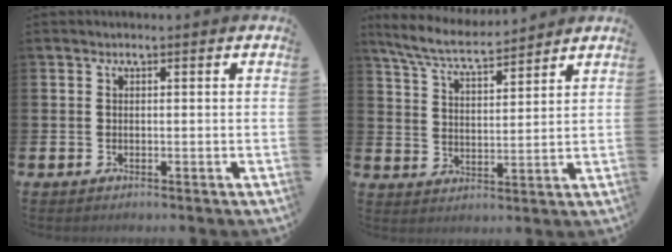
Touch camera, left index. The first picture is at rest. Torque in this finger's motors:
{"motor_torque": [0.45, -0.65, -0.03, 0.02]}